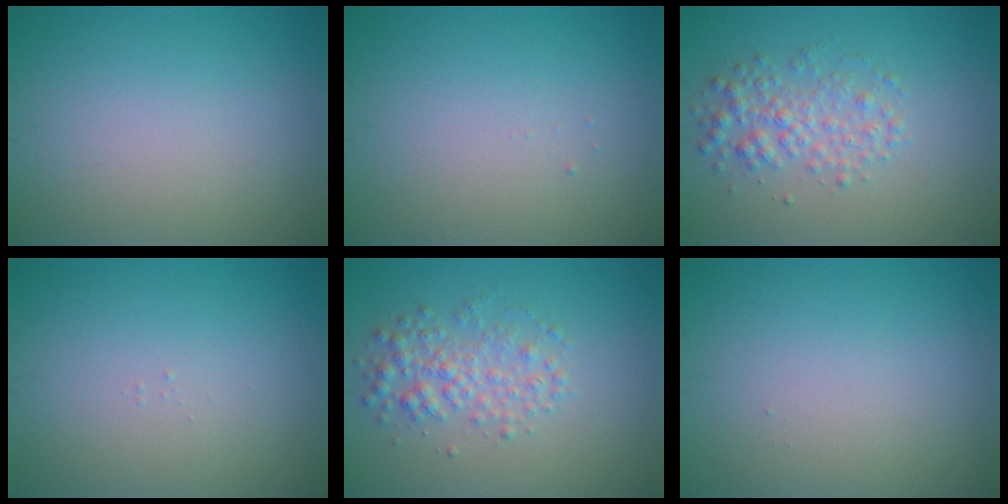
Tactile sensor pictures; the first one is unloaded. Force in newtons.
{"total": 0.0}
{"total": 3.0, "press": 3.0, "slide": 0.0}
{"total": 0.0}
{"total": 3.0, "press": 3.0, "slide": 0.0}
{"total": 0.0}